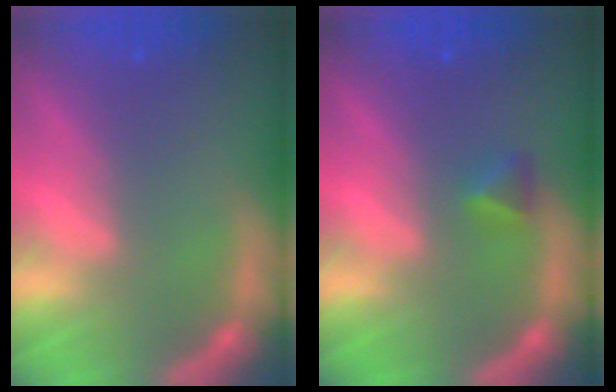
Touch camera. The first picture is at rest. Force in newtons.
{"total": 1.4}